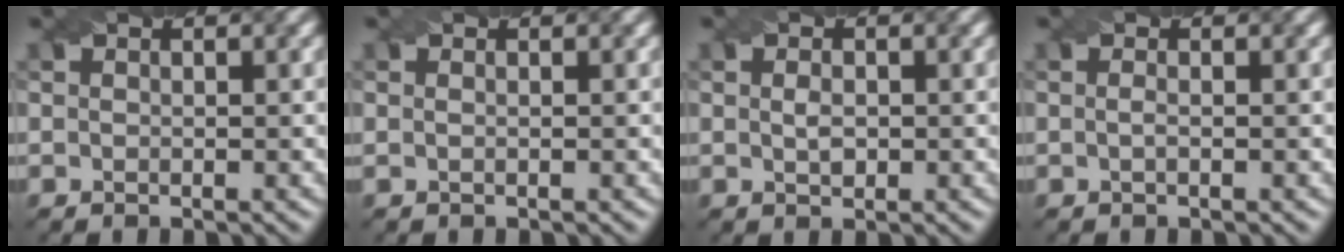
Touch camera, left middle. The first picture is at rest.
{"total": 0.6, "force": [0.1, 0.3, 0.6], "torque": [-0.007, -0.007, -0.004]}
{"total": 1.3, "force": [0.0, 0.8, 1.1], "torque": [-0.025, 0.000, 0.003]}
{"total": 0.7, "force": [-0.2, 0.1, 0.6], "torque": [-0.014, 0.000, -0.004]}